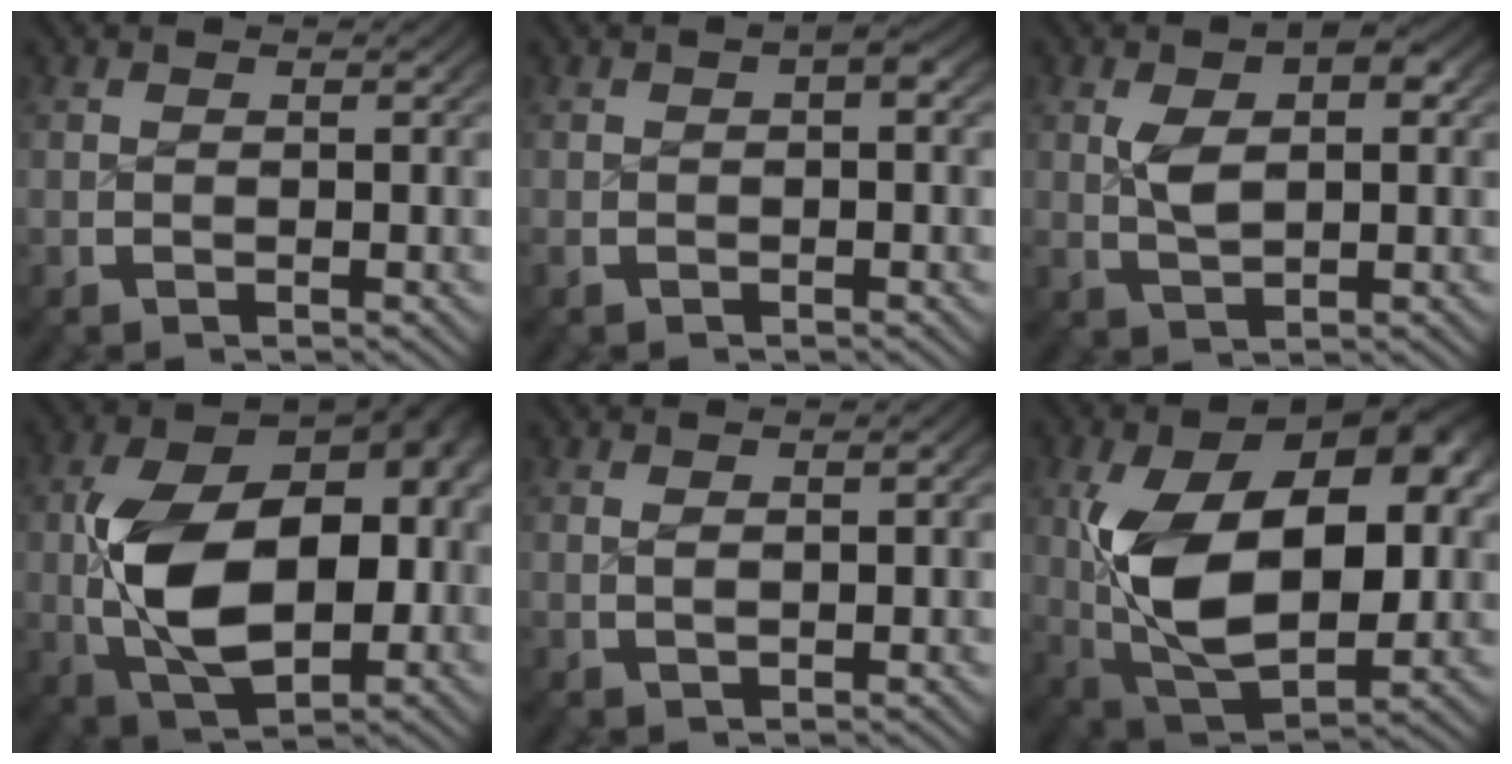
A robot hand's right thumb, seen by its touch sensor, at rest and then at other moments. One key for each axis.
{"total": 1.4, "fx": -0.1, "fy": 0.7, "fz": 1.2, "tx": -0.018, "ty": 0.001, "tz": -0.006}
{"total": 4.1, "fx": 0.8, "fy": 2.4, "fz": 3.2, "tx": -0.061, "ty": -0.007, "tz": 0.021}
{"total": 16.4, "fx": -0.5, "fy": 10.4, "fz": 12.7, "tx": -0.248, "ty": -0.036, "tz": 0.007}
{"total": 1.2, "fx": 0.3, "fy": 0.2, "fz": 1.1, "tx": -0.019, "ty": -0.002, "tz": 0.010}
{"total": 16.3, "fx": -0.1, "fy": 10.1, "fz": 12.7, "tx": -0.268, "ty": -0.049, "tz": 0.024}